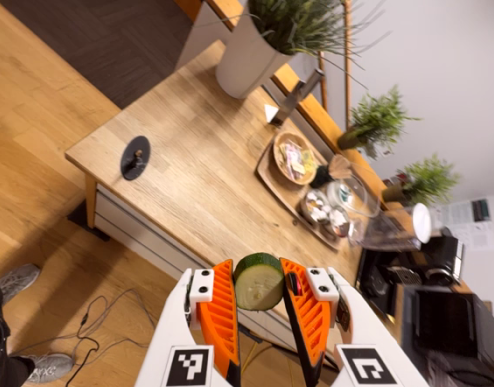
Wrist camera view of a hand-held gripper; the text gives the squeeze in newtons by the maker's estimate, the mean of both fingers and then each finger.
{"total": 8.9, "left": 9.4, "right": 8.4}